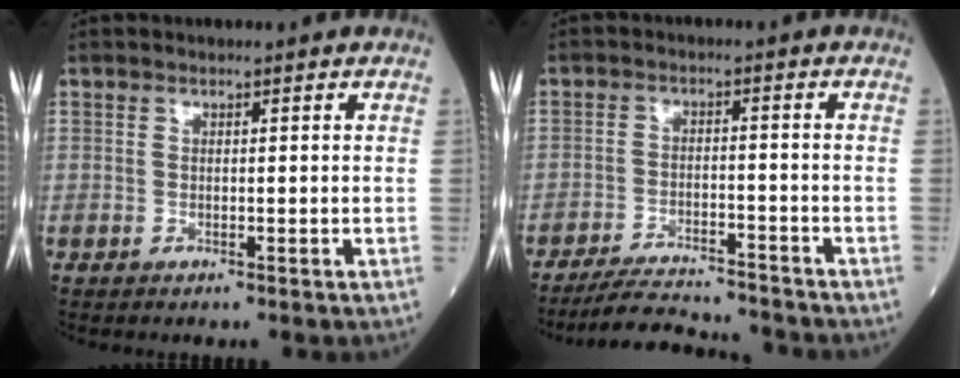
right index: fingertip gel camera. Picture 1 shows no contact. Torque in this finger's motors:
{"motor_torque": [-0.12, -0.39, 0.06, 0.00]}